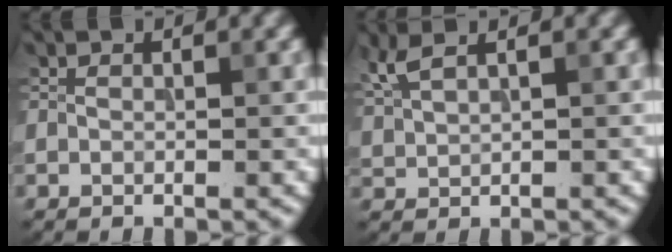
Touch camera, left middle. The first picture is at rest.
{"total": 3.1, "force": [2.2, 0.9, 2.0], "torque": [-0.059, 0.013, 0.052]}